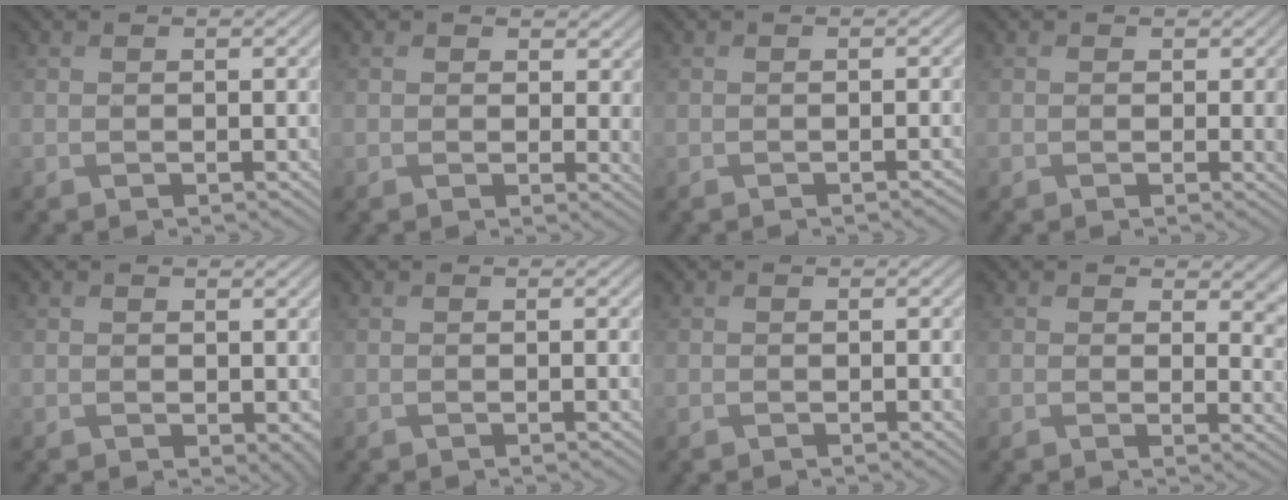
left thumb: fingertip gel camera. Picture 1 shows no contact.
{"total": 2.7, "force": [1.1, 2.0, 1.5], "torque": [-0.028, -0.008, 0.017]}
{"total": 0.6, "force": [-0.4, 0.0, 0.4], "torque": [-0.004, -0.002, -0.009]}
{"total": 1.4, "force": [0.3, 1.2, 0.5], "torque": [-0.013, -0.006, 0.001]}
{"total": 2.2, "force": [0.6, 1.5, 1.5], "torque": [-0.026, -0.006, 0.012]}
{"total": 0.5, "force": [0.3, 0.0, 0.4], "torque": [-0.006, 0.001, 0.004]}
{"total": 0.0}
{"total": 4.2, "force": [2.1, 2.5, 2.7], "torque": [-0.035, -0.015, 0.033]}